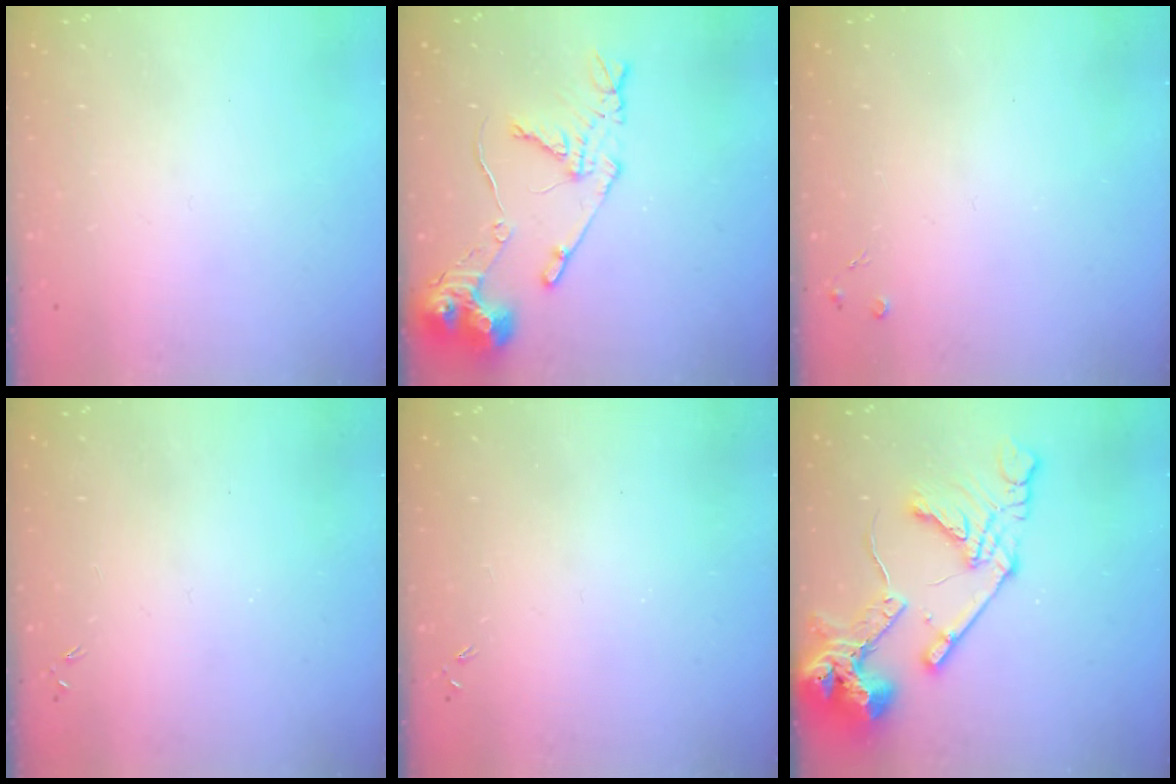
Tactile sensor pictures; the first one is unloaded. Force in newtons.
{"total": 12.8, "press": 12.7, "slide": 1.4}
{"total": 3.2, "press": 3.1, "slide": 0.6}
{"total": 0.0}
{"total": 0.0}
{"total": 17.0, "press": 16.9, "slide": 2.1}